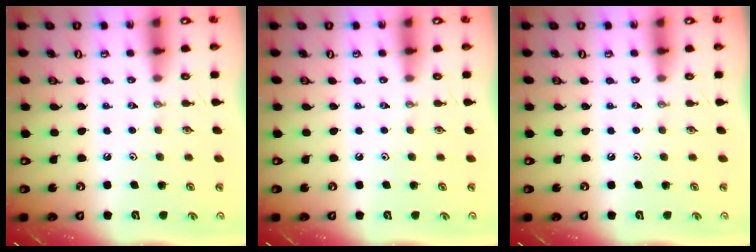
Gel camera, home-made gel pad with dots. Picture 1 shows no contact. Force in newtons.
{"total": 0.0}
{"total": 0.0}